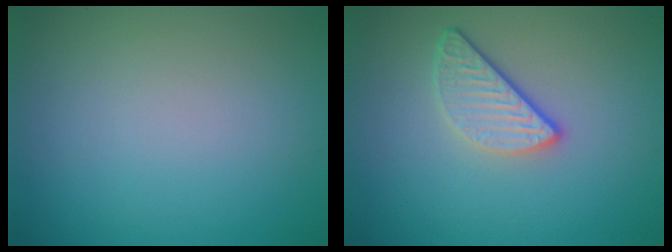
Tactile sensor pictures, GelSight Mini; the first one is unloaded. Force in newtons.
{"total": 2.9, "press": 2.3, "slide": 1.7}